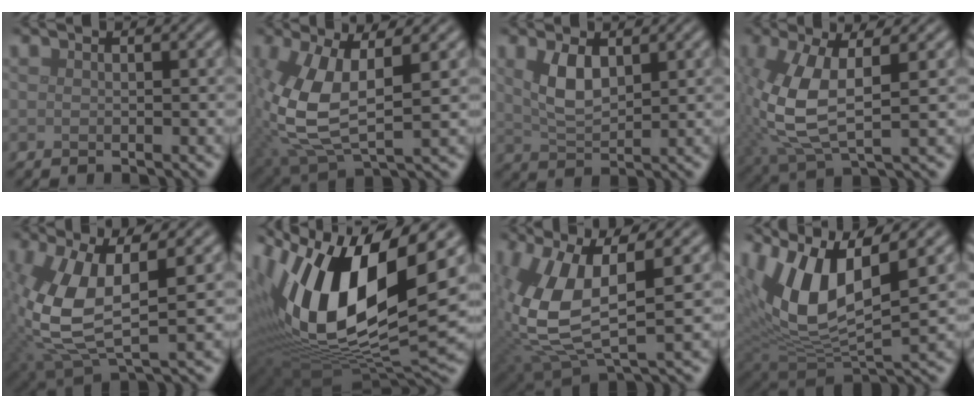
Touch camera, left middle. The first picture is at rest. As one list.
[{"total": 8.7, "force": [0.2, 4.0, 7.8], "torque": [-0.188, -0.004, 0.005]}, {"total": 3.5, "force": [1.4, 1.7, 2.8], "torque": [-0.063, 0.001, 0.033]}, {"total": 7.4, "force": [0.4, 3.1, 6.7], "torque": [-0.165, 0.001, 0.011]}, {"total": 9.8, "force": [0.3, 4.5, 8.7], "torque": [-0.215, -0.015, 0.010]}, {"total": 17.6, "force": [3.8, 8.6, 14.8], "torque": [-0.294, 0.004, 0.064]}, {"total": 10.5, "force": [1.0, 4.3, 9.5], "torque": [-0.219, -0.008, 0.018]}, {"total": 10.7, "force": [3.9, 4.5, 8.9], "torque": [-0.187, -0.005, 0.074]}]